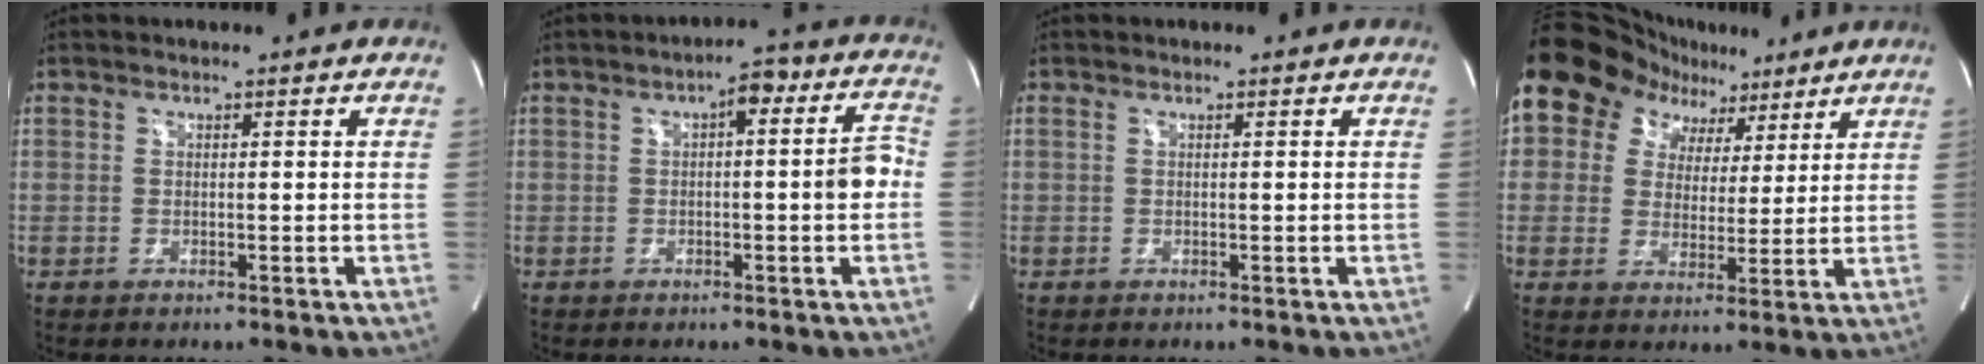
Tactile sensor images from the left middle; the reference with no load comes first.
{"total": 8.0, "force": [0.1, 1.9, 7.7], "torque": [-0.101, 0.033, -0.002]}
{"total": 0.0}
{"total": 11.7, "force": [7.7, 8.3, 3.0], "torque": [-0.036, 0.043, 0.118]}